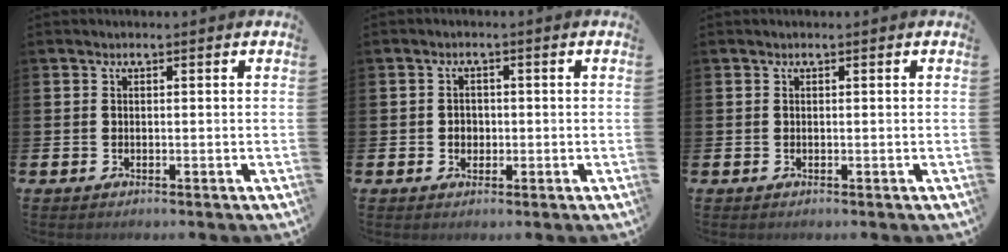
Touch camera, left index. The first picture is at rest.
{"total": 1.9, "force": [0.0, 1.7, 0.7], "torque": [0.005, 0.001, -0.008]}
{"total": 0.0}